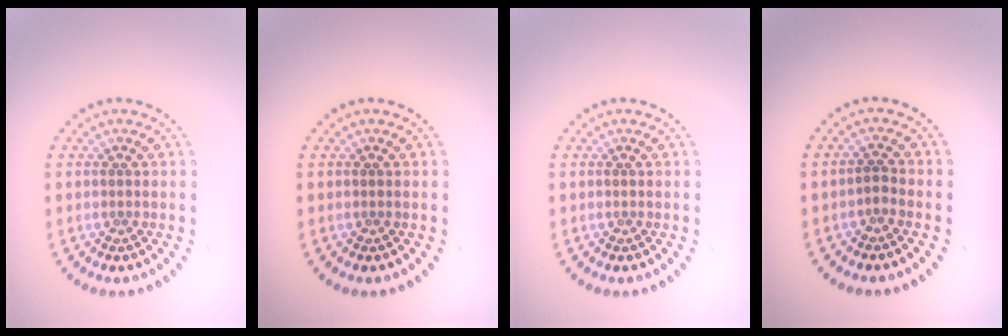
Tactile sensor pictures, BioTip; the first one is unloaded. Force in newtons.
{"total": 0.0}
{"total": 0.0}
{"total": 1.0, "press": 0.9, "slide": 0.4}